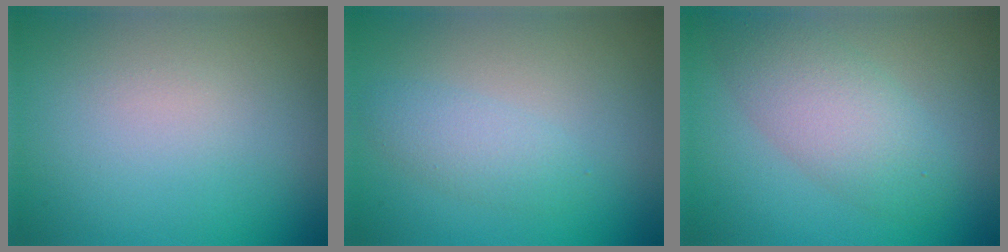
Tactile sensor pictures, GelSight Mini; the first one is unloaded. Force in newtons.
{"total": 2.0, "press": 2.0, "slide": 0.1}
{"total": 6.1, "press": 6.1, "slide": 0.1}